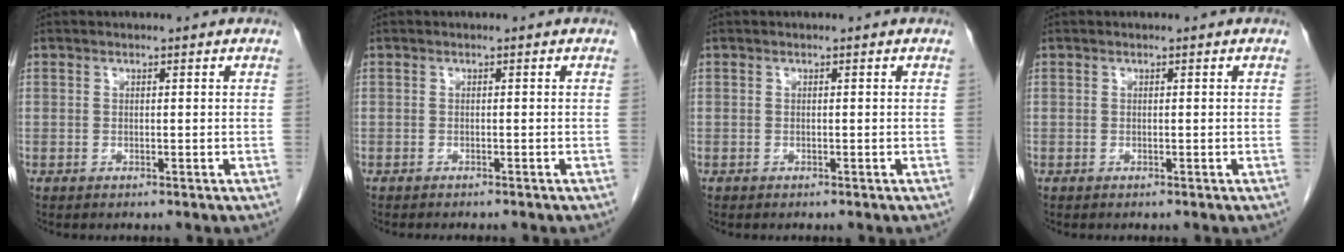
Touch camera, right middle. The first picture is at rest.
{"total": 3.0, "force": [-2.6, 0.5, 1.3], "torque": [-0.020, -0.006, -0.030]}
{"total": 0.0}
{"total": 0.0}